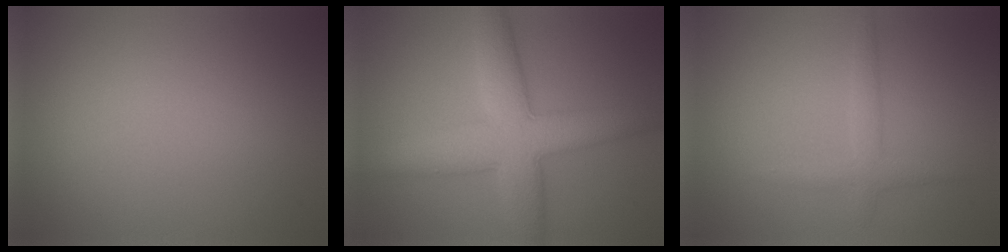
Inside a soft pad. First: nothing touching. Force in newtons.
{"total": 7.7, "press": 7.7, "slide": 0.1}
{"total": 1.8, "press": 1.8, "slide": 0.1}